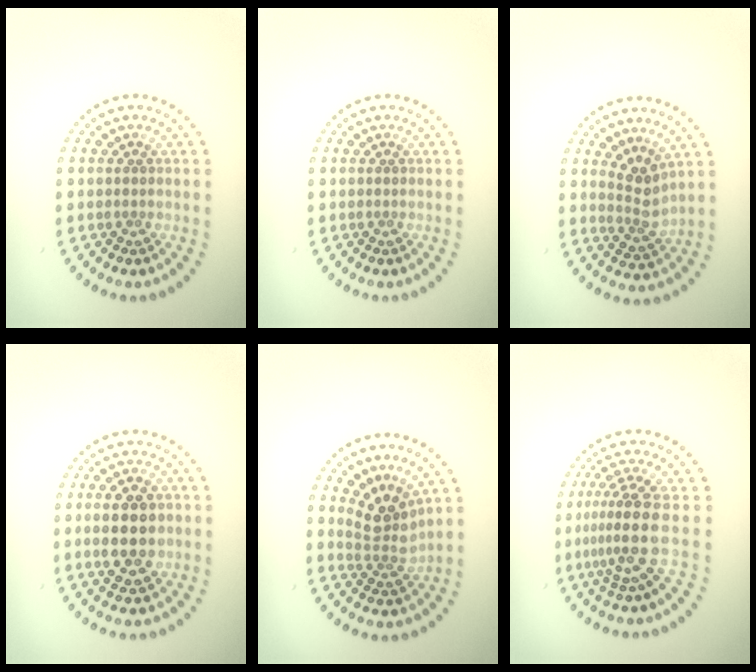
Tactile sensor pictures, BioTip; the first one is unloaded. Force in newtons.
{"total": 0.0}
{"total": 2.7, "press": 2.0, "slide": 1.8}
{"total": 4.9, "press": 4.9, "slide": 0.4}
{"total": 3.2, "press": 2.2, "slide": 2.4}
{"total": 4.0, "press": 2.7, "slide": 2.9}